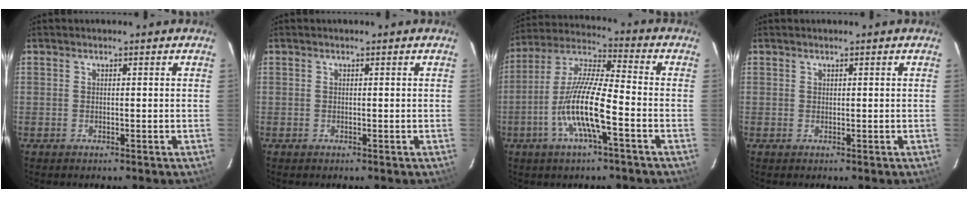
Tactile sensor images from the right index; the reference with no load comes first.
{"total": 0.0}
{"total": 12.7, "force": [-4.6, 1.9, 11.6], "torque": [-0.237, -0.002, -0.095]}
{"total": 0.0}